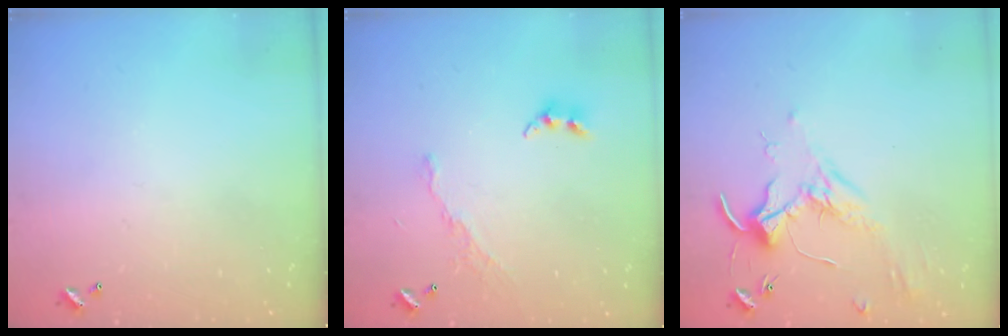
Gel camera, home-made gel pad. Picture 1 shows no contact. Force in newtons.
{"total": 7.1, "press": 7.1, "slide": 0.6}
{"total": 1.7, "press": 1.6, "slide": 0.4}